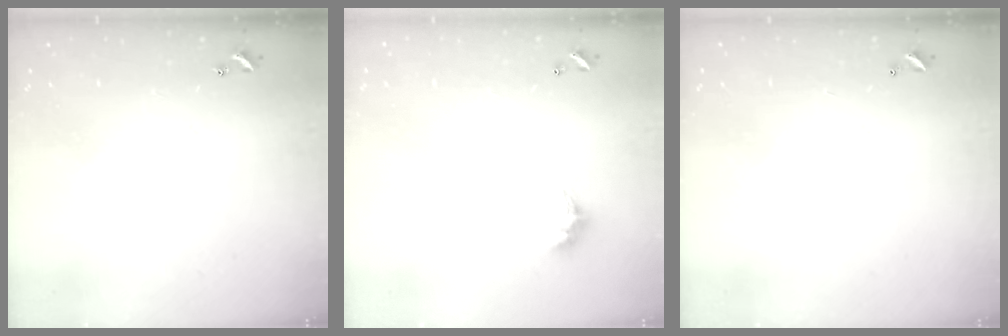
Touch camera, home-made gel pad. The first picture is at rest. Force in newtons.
{"total": 3.9, "press": 3.8, "slide": 0.5}
{"total": 3.0, "press": 3.0, "slide": 0.1}